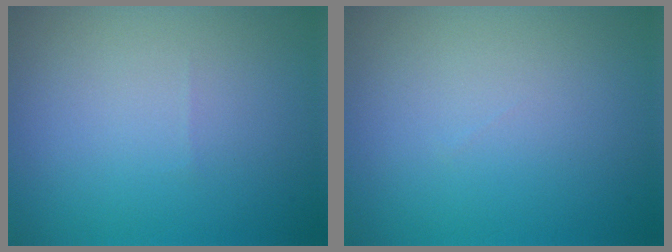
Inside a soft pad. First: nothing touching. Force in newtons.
{"total": 0.0}